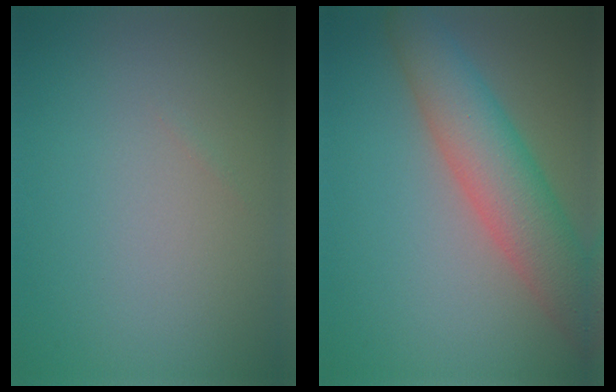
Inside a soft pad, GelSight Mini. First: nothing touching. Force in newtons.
{"total": 6.9, "press": 6.9, "slide": 0.3}